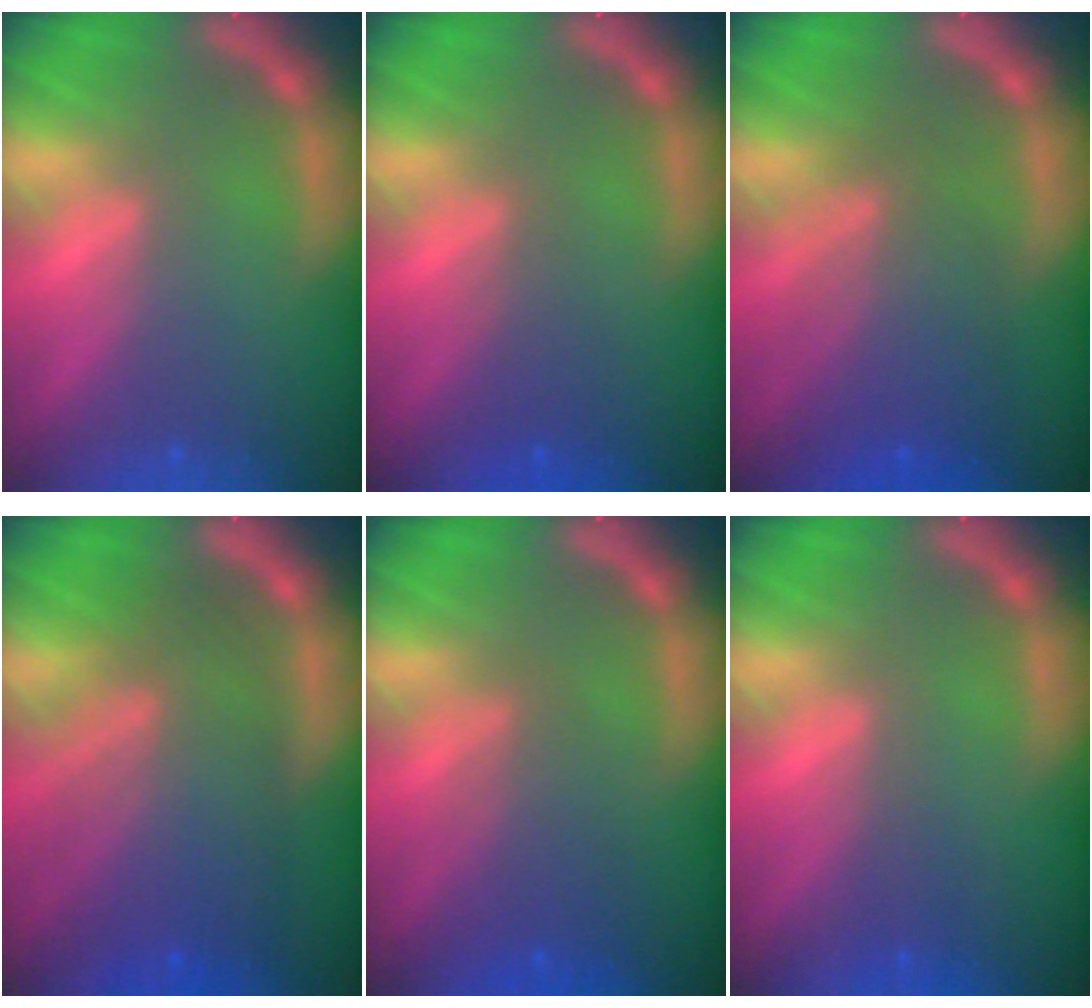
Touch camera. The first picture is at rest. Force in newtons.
{"total": 2.0}
{"total": 6.0}
{"total": 9.1}
{"total": 3.6}
{"total": 1.0}